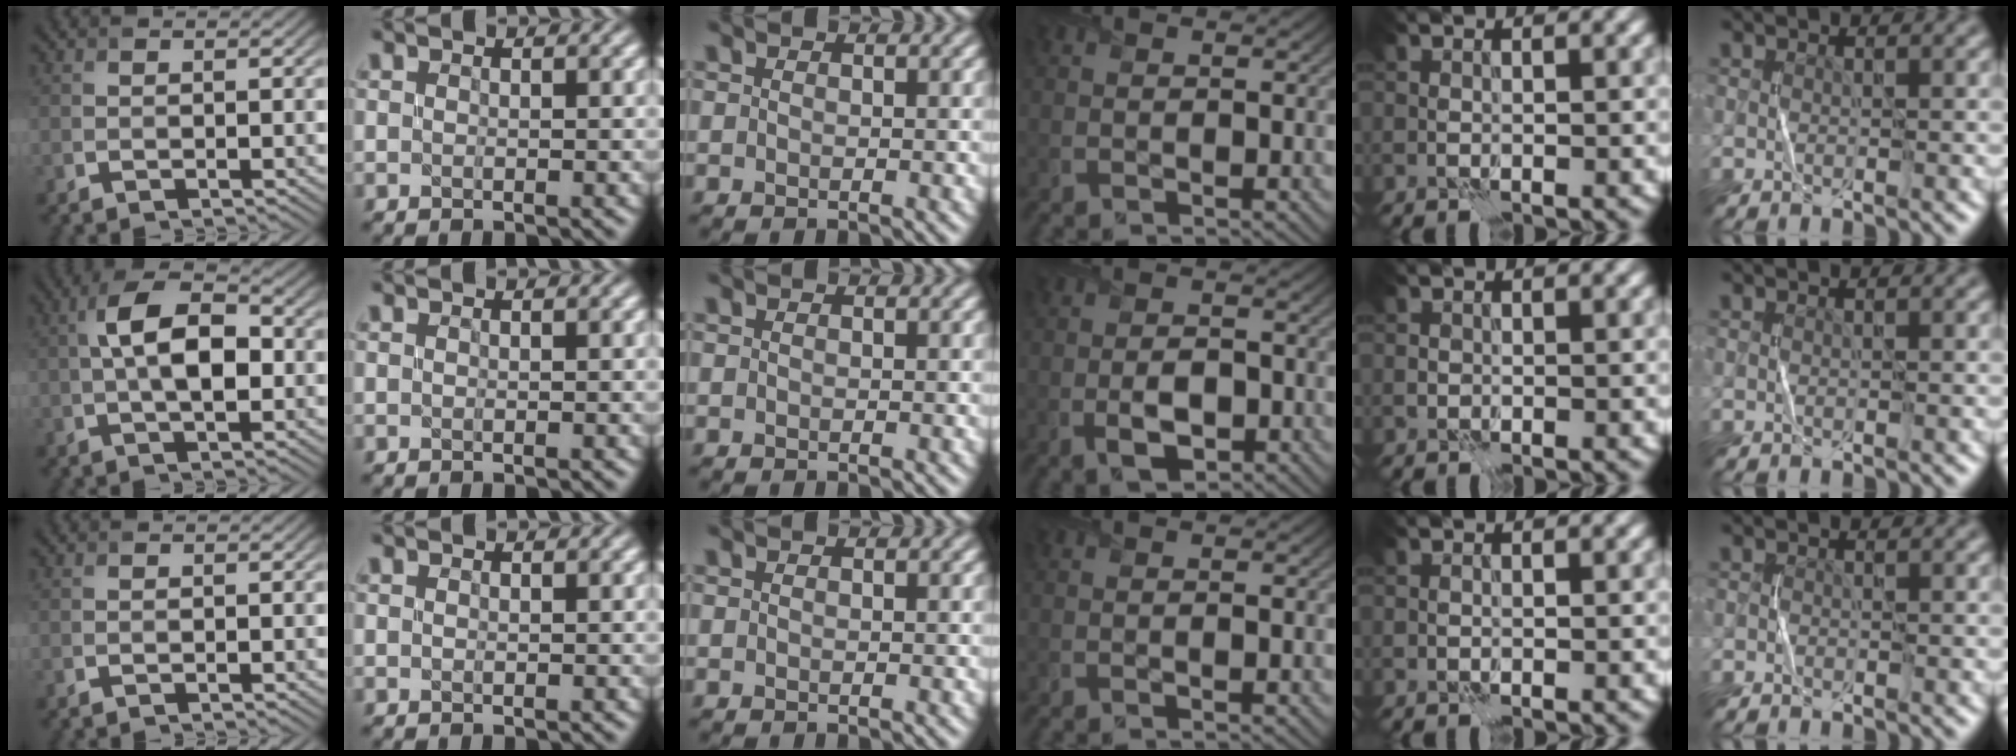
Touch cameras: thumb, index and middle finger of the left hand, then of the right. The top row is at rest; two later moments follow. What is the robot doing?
{"motion": "fold", "object": "scarf"}